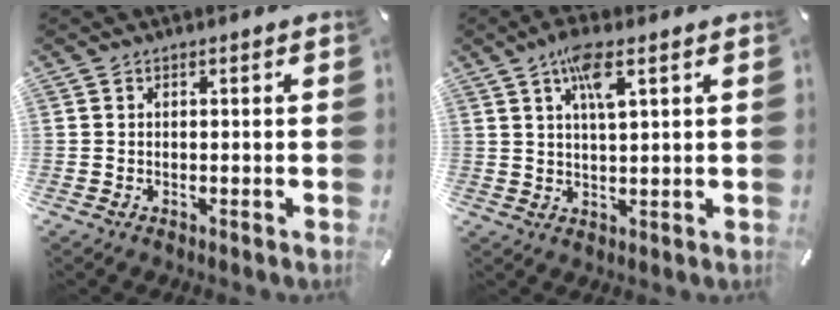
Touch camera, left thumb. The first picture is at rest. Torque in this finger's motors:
{"motor_torque": [1.12, 1.08, 0.98, -0.44, 0.26]}